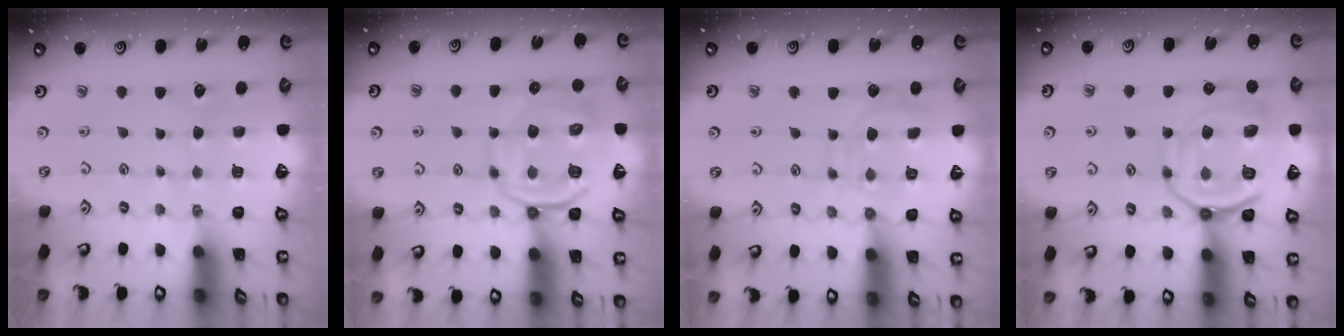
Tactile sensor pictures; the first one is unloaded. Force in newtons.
{"total": 12.1, "press": 12.0, "slide": 1.6}
{"total": 11.0, "press": 11.0, "slide": 0.8}
{"total": 15.5, "press": 15.4, "slide": 1.7}